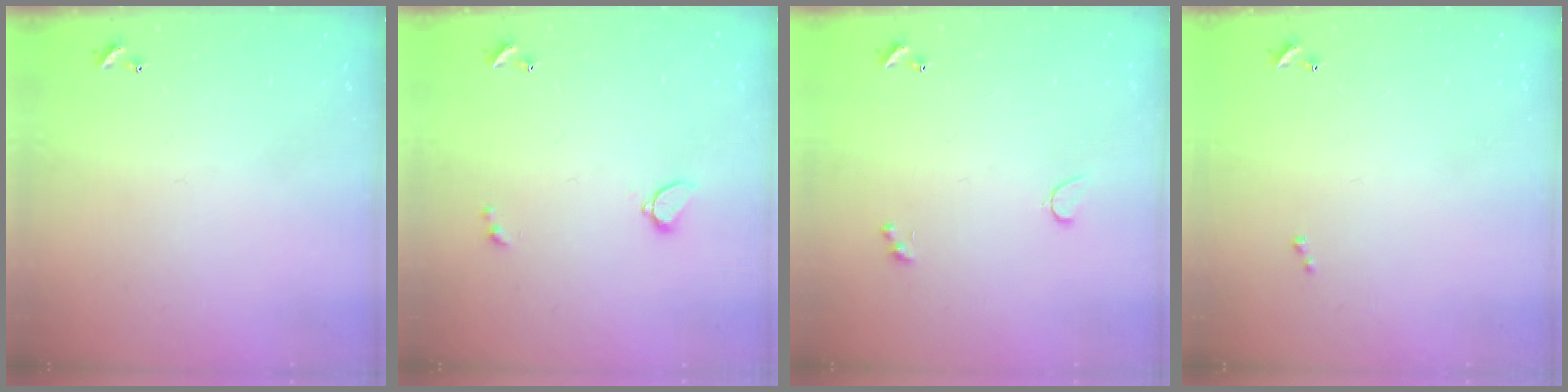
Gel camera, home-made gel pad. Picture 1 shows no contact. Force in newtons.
{"total": 1.5, "press": 1.4, "slide": 0.4}
{"total": 1.2, "press": 1.1, "slide": 0.6}
{"total": 0.0}